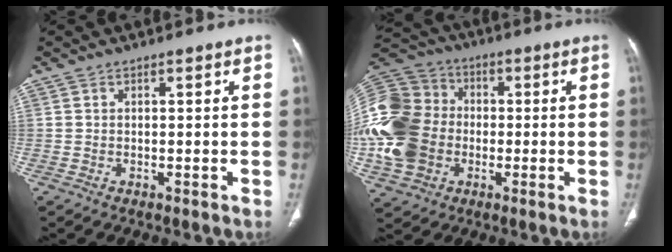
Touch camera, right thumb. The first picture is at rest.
{"total": 22.0, "force": [-2.8, 17.7, 12.8], "torque": [-0.295, 0.025, -0.048]}